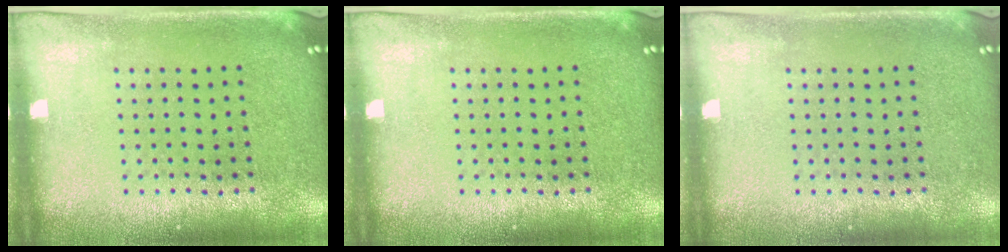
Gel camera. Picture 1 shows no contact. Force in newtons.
{"total": 0.0}
{"total": 0.0}